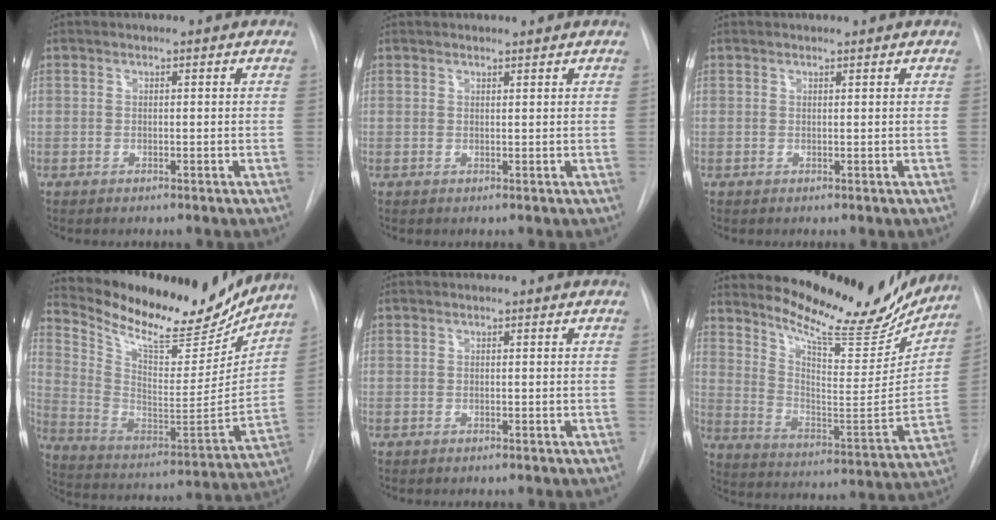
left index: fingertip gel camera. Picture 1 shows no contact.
{"total": 1.9, "force": [1.8, 0.3, 0.5], "torque": [-0.007, 0.014, 0.027]}
{"total": 0.9, "force": [0.9, 0.0, 0.2], "torque": [-0.005, 0.010, 0.017]}
{"total": 23.4, "force": [20.7, 5.9, 9.3], "torque": [-0.168, -0.032, 0.319]}
{"total": 0.0}
{"total": 20.5, "force": [18.6, 4.0, 7.8], "torque": [-0.120, -0.058, 0.268]}